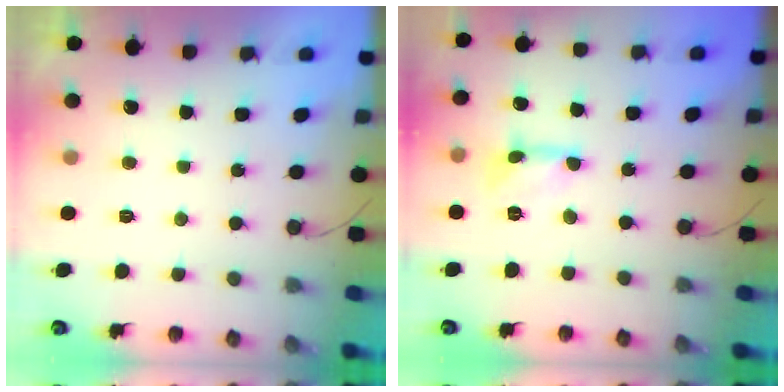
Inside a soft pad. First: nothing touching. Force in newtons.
{"total": 1.7, "press": 1.7, "slide": 0.1}